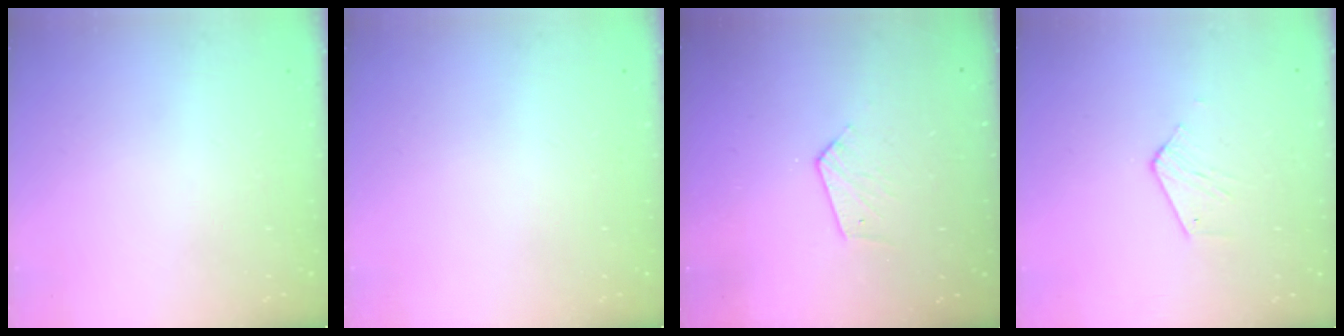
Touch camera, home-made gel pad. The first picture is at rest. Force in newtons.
{"total": 0.0}
{"total": 3.5, "press": 3.5, "slide": 0.3}
{"total": 2.8, "press": 2.8, "slide": 0.4}